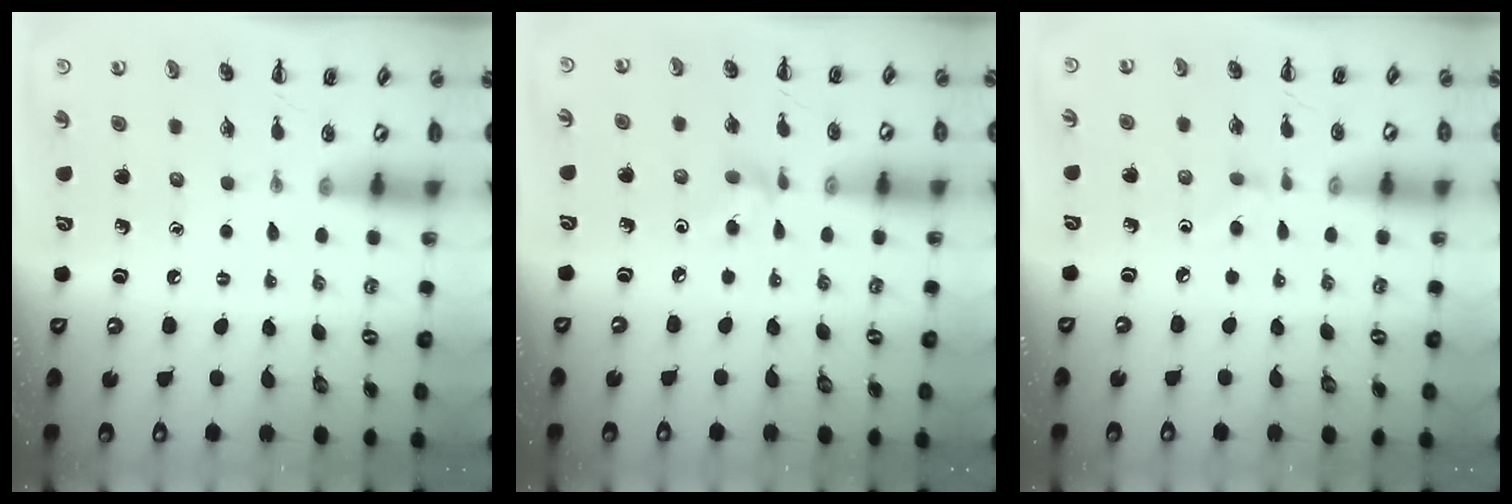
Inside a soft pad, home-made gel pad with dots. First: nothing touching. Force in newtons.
{"total": 4.5, "press": 4.3, "slide": 1.2}
{"total": 2.7, "press": 2.5, "slide": 1.0}